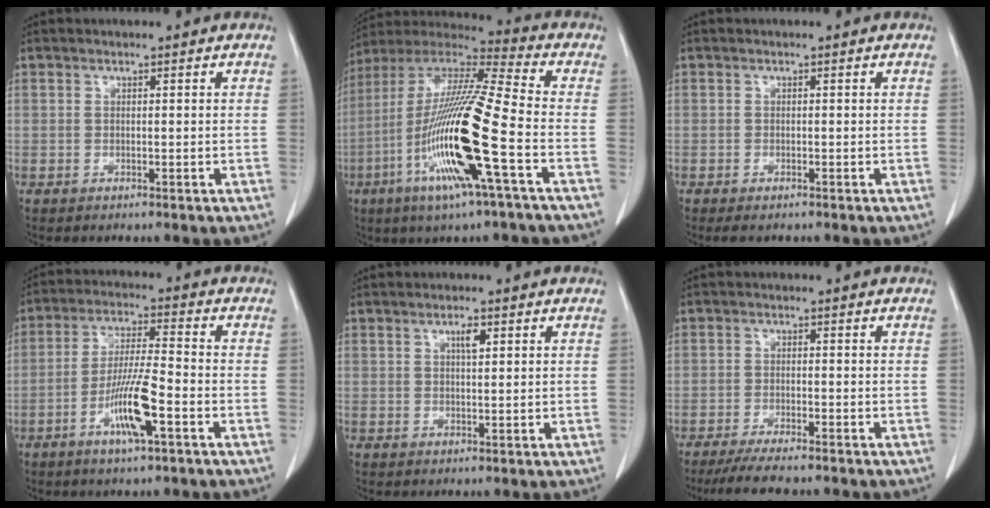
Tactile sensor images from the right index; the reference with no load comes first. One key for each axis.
{"total": 20.5, "fx": -6.4, "fy": 0.3, "fz": 19.4, "tx": -0.406, "ty": -0.025, "tz": -0.133}
{"total": 1.3, "fx": -1.0, "fy": 0.4, "fz": 0.7, "tx": -0.014, "ty": -0.004, "tz": -0.013}
{"total": 9.2, "fx": -3.9, "fy": 0.6, "fz": 8.3, "tx": -0.161, "ty": -0.007, "tz": -0.075}
{"total": 1.9, "fx": 0.9, "fy": 0.4, "fz": 1.7, "tx": -0.030, "ty": -0.002, "tz": 0.015}
{"total": 7.5, "fx": -6.4, "fy": 0.7, "fz": 3.9, "tx": -0.058, "ty": -0.016, "tz": -0.102}